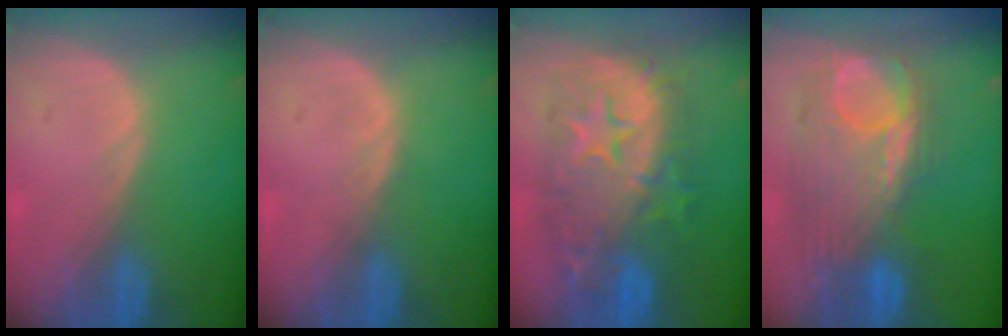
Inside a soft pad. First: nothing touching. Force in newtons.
{"total": 0.7, "press": 0.6, "slide": 0.2}
{"total": 12.6, "press": 12.6, "slide": 1.0}
{"total": 9.9, "press": 9.6, "slide": 2.5}